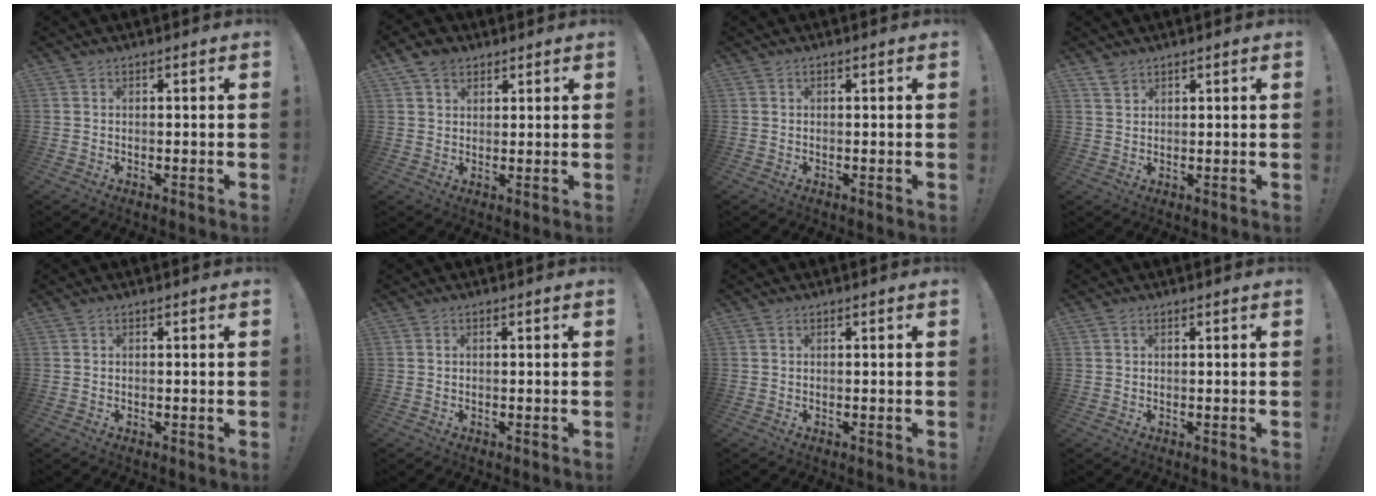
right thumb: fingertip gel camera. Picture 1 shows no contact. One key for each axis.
{"total": 5.4, "fx": 3.2, "fy": 3.8, "fz": 2.1, "tx": -0.033, "ty": -0.008, "tz": 0.062}
{"total": 0.0}
{"total": 2.5, "fx": 2.1, "fy": 1.2, "fz": 0.7, "tx": -0.004, "ty": -0.014, "tz": 0.038}
{"total": 0.0}
{"total": 0.0}
{"total": 0.0}
{"total": 0.5, "fx": 0.2, "fy": 0.3, "fz": 0.4, "tx": -0.009, "ty": 0.002, "tz": 0.004}